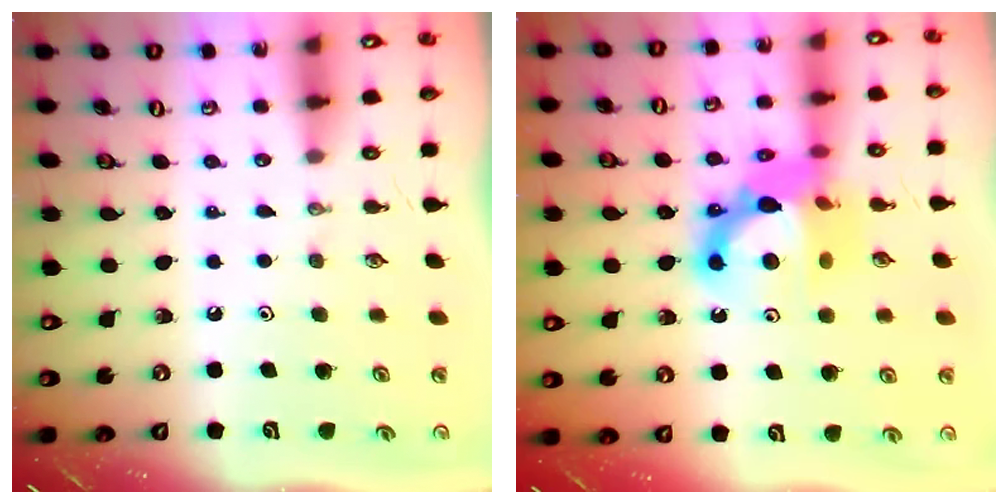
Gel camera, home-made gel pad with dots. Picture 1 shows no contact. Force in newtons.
{"total": 14.7, "press": 14.6, "slide": 1.6}